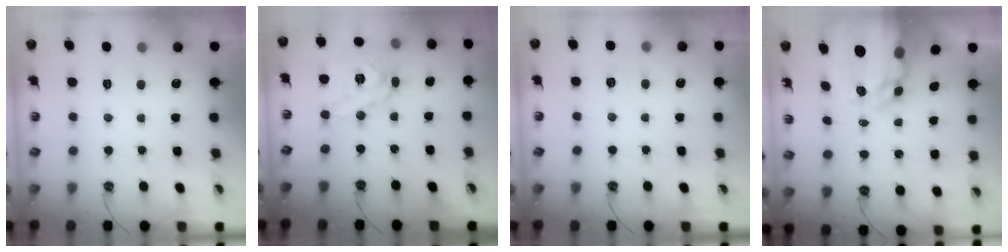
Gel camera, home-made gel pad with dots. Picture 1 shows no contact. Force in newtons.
{"total": 13.7, "press": 13.5, "slide": 2.4}
{"total": 2.3, "press": 2.3, "slide": 0.3}
{"total": 10.2, "press": 10.1, "slide": 1.0}